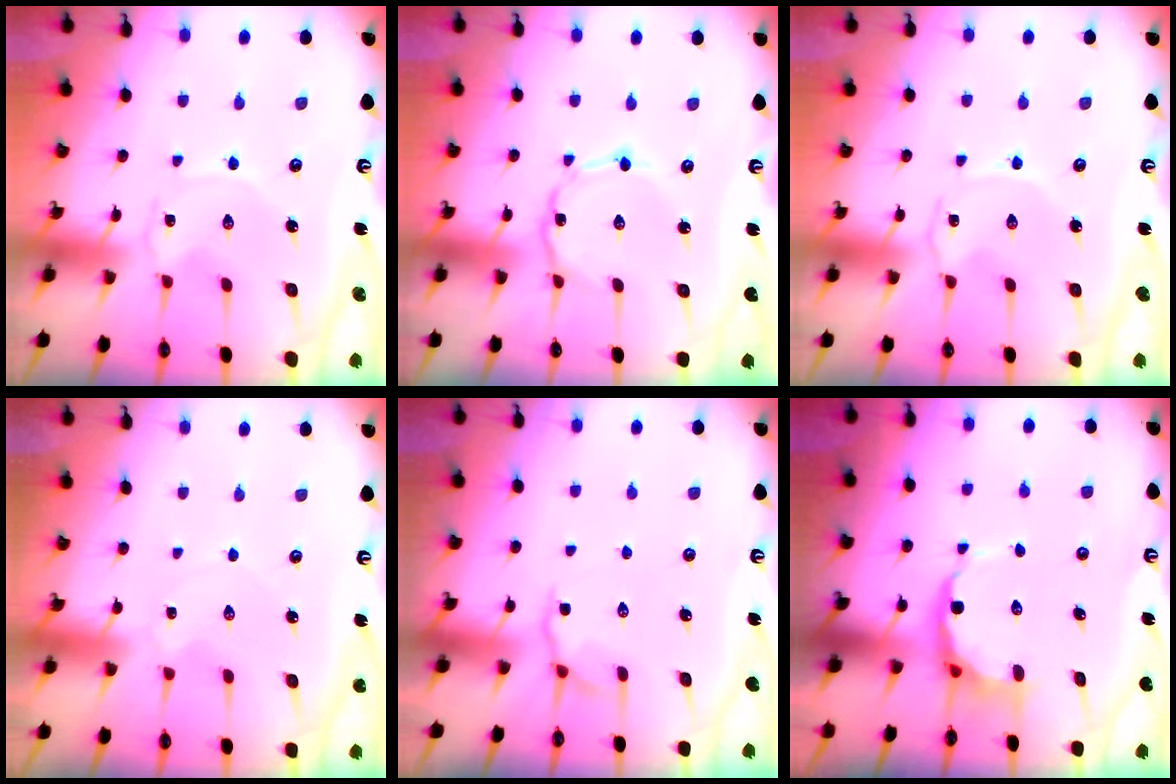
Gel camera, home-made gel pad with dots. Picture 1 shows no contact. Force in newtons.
{"total": 1.2, "press": 1.2, "slide": 0.3}
{"total": 1.5, "press": 1.5, "slide": 0.3}
{"total": 0.8, "press": 0.7, "slide": 0.3}
{"total": 5.1, "press": 4.9, "slide": 1.5}
{"total": 7.8, "press": 7.6, "slide": 1.8}